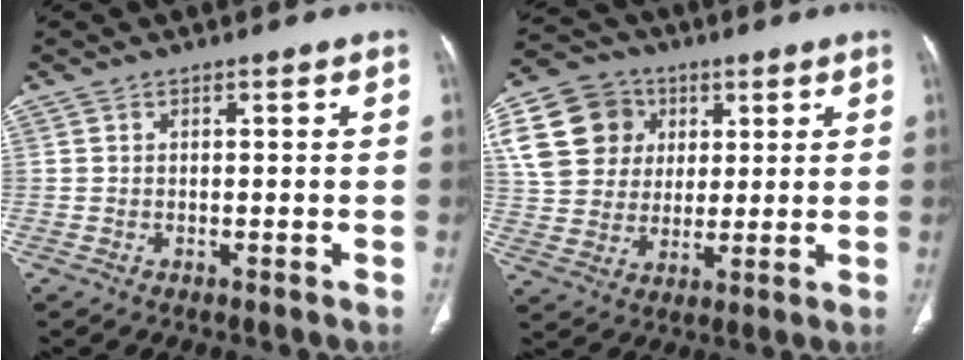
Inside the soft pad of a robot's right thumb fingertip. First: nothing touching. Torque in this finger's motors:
{"motor_torque": [-0.89, 1.73, 1.68, 0.35, 0.36]}